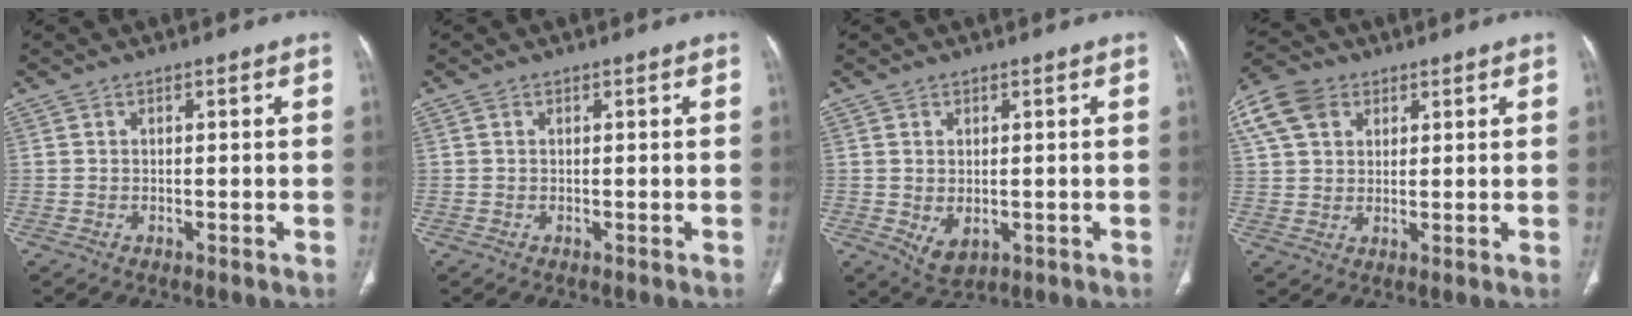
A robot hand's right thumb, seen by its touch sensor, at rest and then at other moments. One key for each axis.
{"total": 0.0}
{"total": 4.3, "fx": -0.6, "fy": 2.8, "fz": 3.2, "tx": -0.052, "ty": -0.009, "tz": 0.005}
{"total": 9.9, "fx": 4.3, "fy": 7.2, "fz": 5.3, "tx": -0.101, "ty": 0.012, "tz": 0.080}